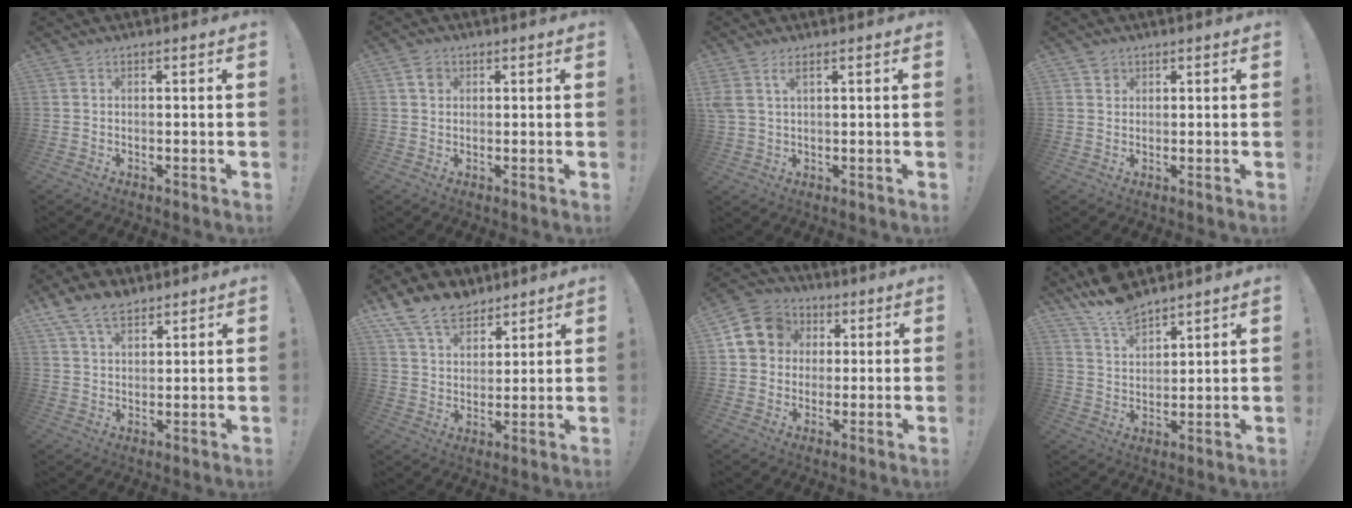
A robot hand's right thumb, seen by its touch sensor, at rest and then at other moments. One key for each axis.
{"total": 2.7, "fx": 1.0, "fy": 2.2, "fz": 1.2, "tx": -0.017, "ty": 0.001, "tz": 0.018}
{"total": 3.8, "fx": 1.8, "fy": 1.5, "fz": 3.0, "tx": -0.067, "ty": -0.004, "tz": 0.032}
{"total": 1.9, "fx": 1.2, "fy": 1.4, "fz": 0.3, "tx": 0.005, "ty": -0.008, "tz": 0.020}
{"total": 8.8, "fx": 6.1, "fy": 4.8, "fz": 4.1, "tx": -0.074, "ty": -0.021, "tz": 0.119}
{"total": 12.3, "fx": 8.9, "fy": 7.2, "fz": 4.4, "tx": -0.084, "ty": -0.055, "tz": 0.173}
{"total": 12.1, "fx": 2.7, "fy": 10.7, "fz": 4.8, "tx": -0.079, "ty": 0.004, "tz": 0.059}
{"total": 10.0, "fx": 8.8, "fy": 3.5, "fz": 3.4, "tx": -0.069, "ty": -0.059, "tz": 0.167}